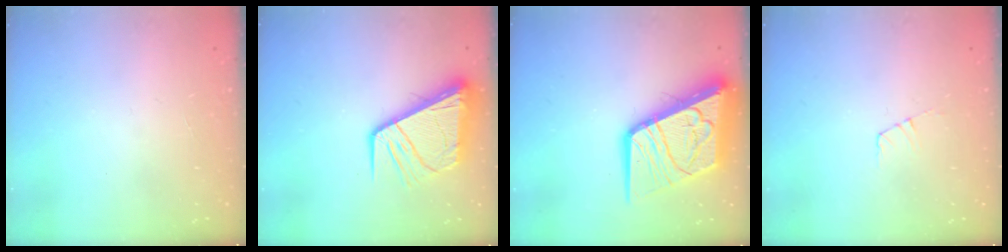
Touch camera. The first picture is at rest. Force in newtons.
{"total": 12.6, "press": 12.5, "slide": 1.7}
{"total": 23.4, "press": 23.2, "slide": 2.9}
{"total": 3.2, "press": 3.2, "slide": 0.2}